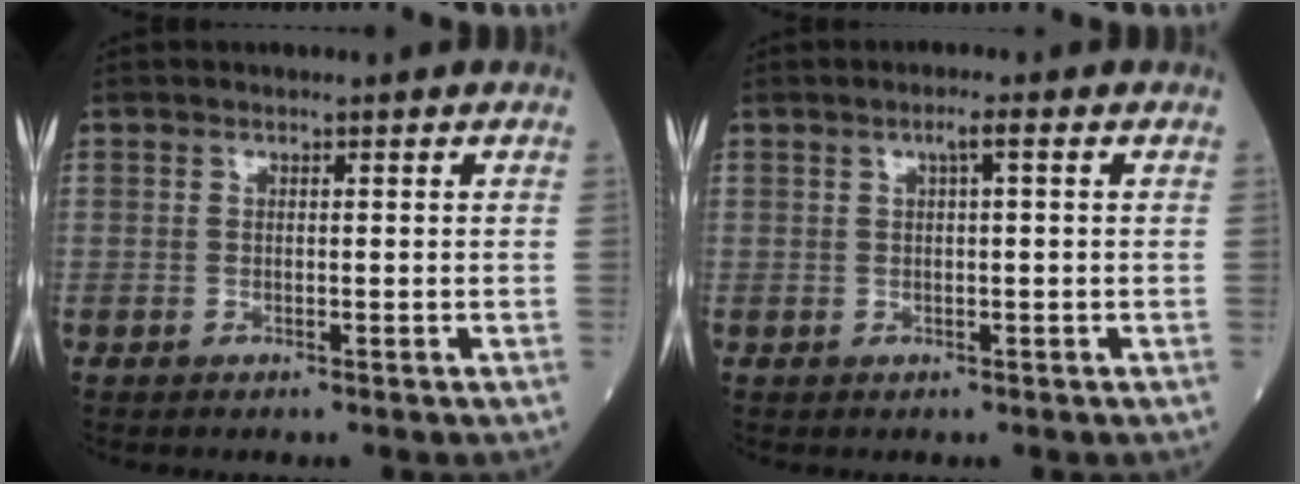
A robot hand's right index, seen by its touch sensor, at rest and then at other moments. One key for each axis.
{"total": 2.2, "fx": 0.8, "fy": 0.5, "fz": 2.0, "tx": -0.044, "ty": 0.009, "tz": 0.017}